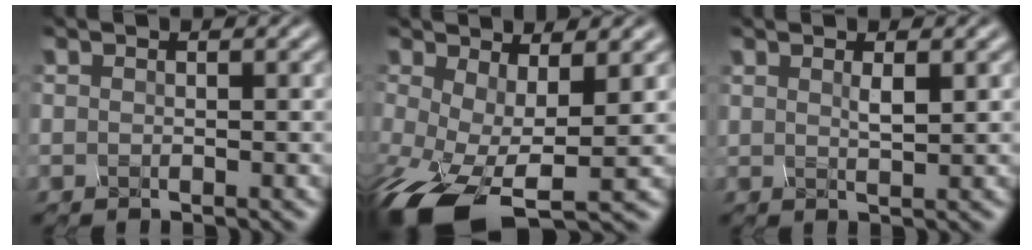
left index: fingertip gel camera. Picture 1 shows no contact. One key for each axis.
{"total": 8.4, "fx": -3.9, "fy": 2.8, "fz": 6.9, "tx": -0.171, "ty": -0.031, "tz": -0.042}
{"total": 0.8, "fx": 0.4, "fy": -0.7, "fz": 0.1, "tx": -0.018, "ty": 0.003, "tz": 0.023}